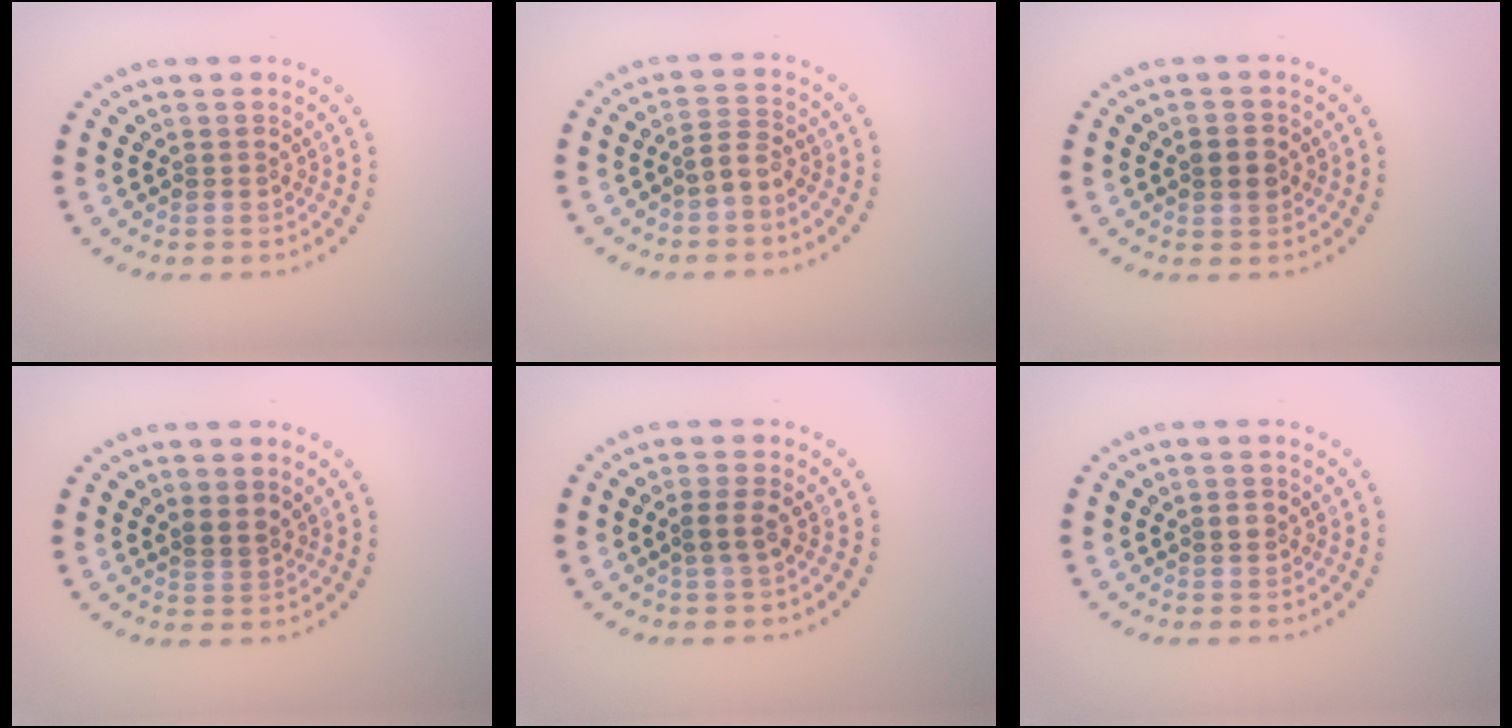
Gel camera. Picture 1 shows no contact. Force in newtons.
{"total": 1.9, "press": 1.3, "slide": 1.3}
{"total": 1.9, "press": 1.9, "slide": 0.1}
{"total": 1.5, "press": 1.3, "slide": 0.7}
{"total": 1.7, "press": 1.5, "slide": 0.9}
{"total": 0.9, "press": 0.8, "slide": 0.3}